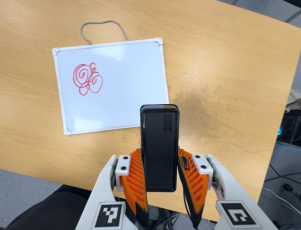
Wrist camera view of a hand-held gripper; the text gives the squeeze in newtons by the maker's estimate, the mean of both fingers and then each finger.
{"total": 4.8, "left": 3.5, "right": 6.2}